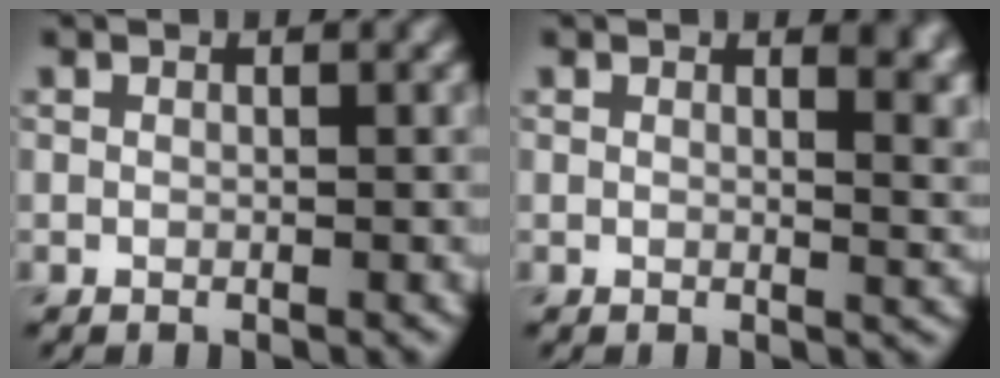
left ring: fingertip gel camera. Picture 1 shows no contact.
{"total": 4.0, "force": [2.3, 1.8, 2.7], "torque": [-0.013, 0.001, 0.029]}